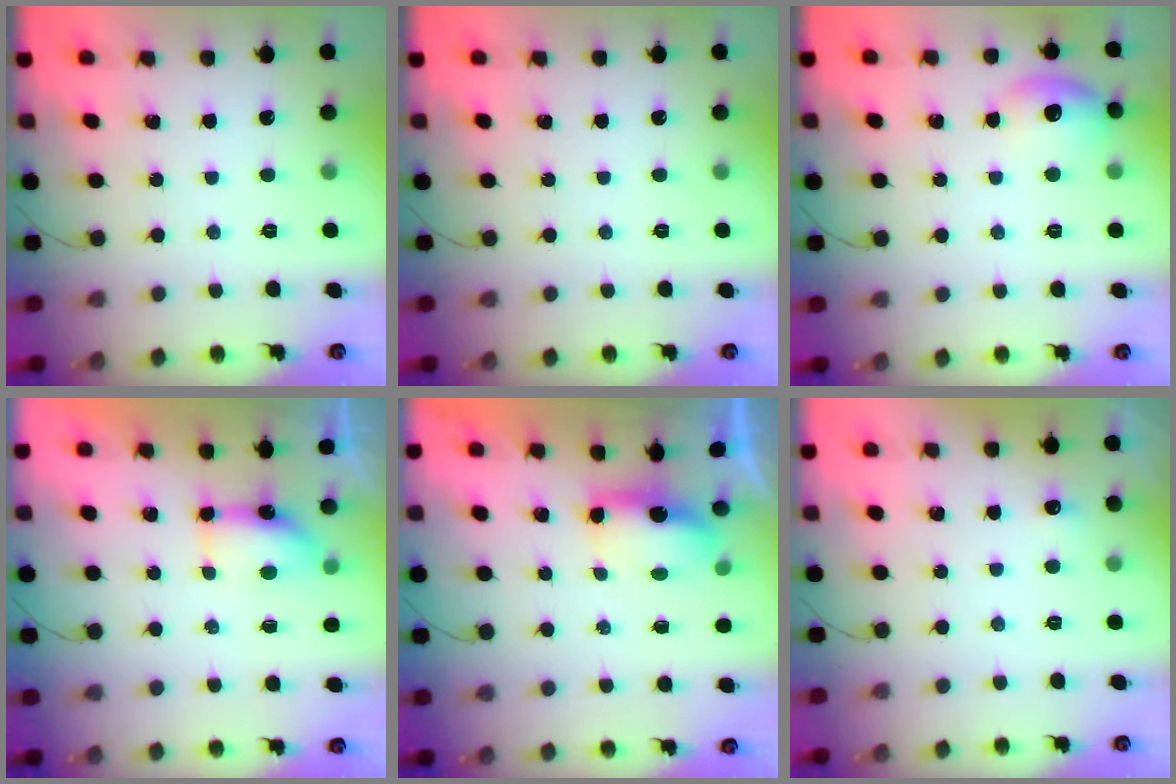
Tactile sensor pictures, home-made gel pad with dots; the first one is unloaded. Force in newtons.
{"total": 0.0}
{"total": 9.8, "press": 9.0, "slide": 4.0}
{"total": 5.5, "press": 5.5, "slide": 0.4}
{"total": 5.4, "press": 5.4, "slide": 0.1}
{"total": 4.1, "press": 3.9, "slide": 1.3}